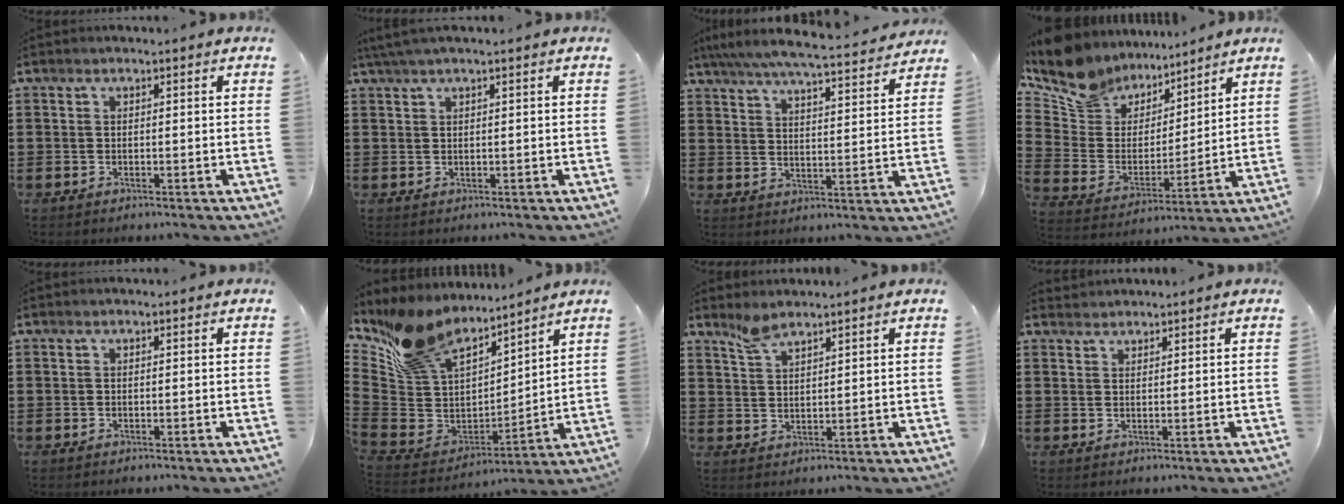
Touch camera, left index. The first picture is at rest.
{"total": 1.4, "force": [0.7, 0.0, 1.3], "torque": [-0.023, -0.001, 0.013]}
{"total": 6.1, "force": [5.6, -0.1, 2.5], "torque": [-0.071, -0.038, 0.093]}
{"total": 10.0, "force": [9.1, 4.0, 0.6], "torque": [-0.075, -0.067, 0.172]}
{"total": 0.0}
{"total": 11.6, "force": [9.7, 5.0, 3.8], "torque": [-0.128, -0.058, 0.182]}
{"total": 2.8, "force": [2.5, 0.5, 1.3], "torque": [-0.031, 0.001, 0.047]}
{"total": 1.5, "force": [1.4, 0.4, -0.2], "torque": [0.000, 0.001, 0.029]}